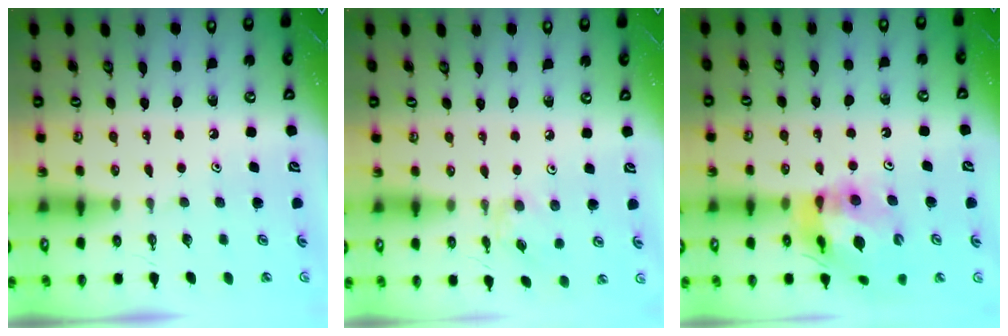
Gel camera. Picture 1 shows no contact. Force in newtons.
{"total": 1.6, "press": 1.5, "slide": 0.3}
{"total": 15.8, "press": 15.7, "slide": 1.8}